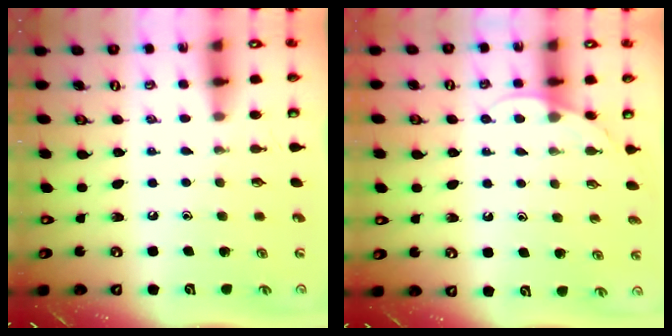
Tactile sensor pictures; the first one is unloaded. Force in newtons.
{"total": 4.7, "press": 4.7, "slide": 0.4}